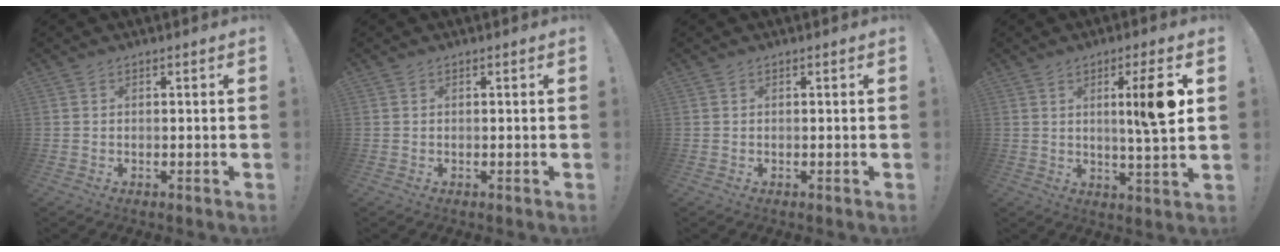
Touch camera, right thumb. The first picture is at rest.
{"total": 0.0}
{"total": 0.0}
{"total": 11.1, "force": [2.3, 0.1, 10.9], "torque": [-0.157, -0.015, 0.020]}